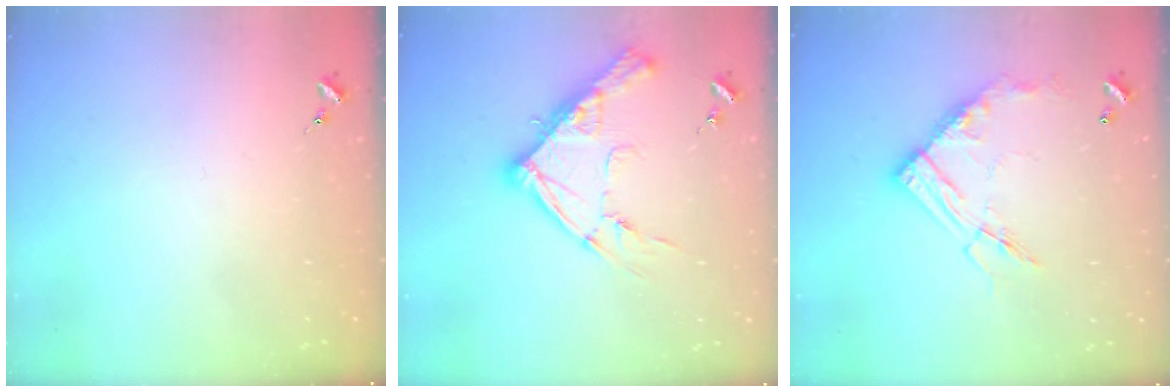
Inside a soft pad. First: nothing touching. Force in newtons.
{"total": 16.4, "press": 16.3, "slide": 1.4}
{"total": 15.2, "press": 15.1, "slide": 1.7}